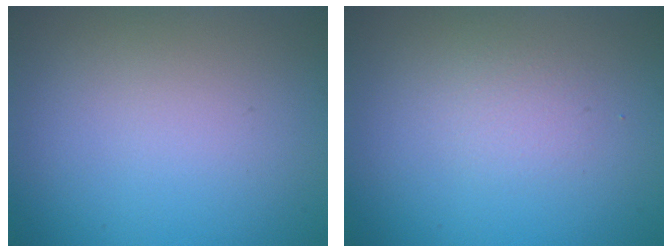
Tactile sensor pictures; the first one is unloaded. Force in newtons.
{"total": 1.2, "press": 1.2, "slide": 0.0}